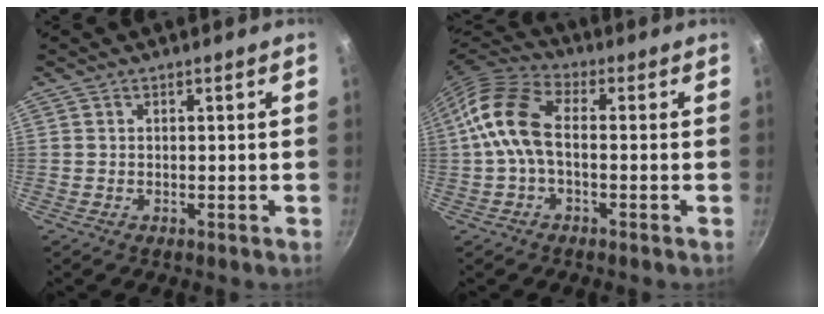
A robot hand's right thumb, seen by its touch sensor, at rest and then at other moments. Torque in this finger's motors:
{"motor_torque": [0.43, 0.22, 1.78, -0.32, 0.55]}